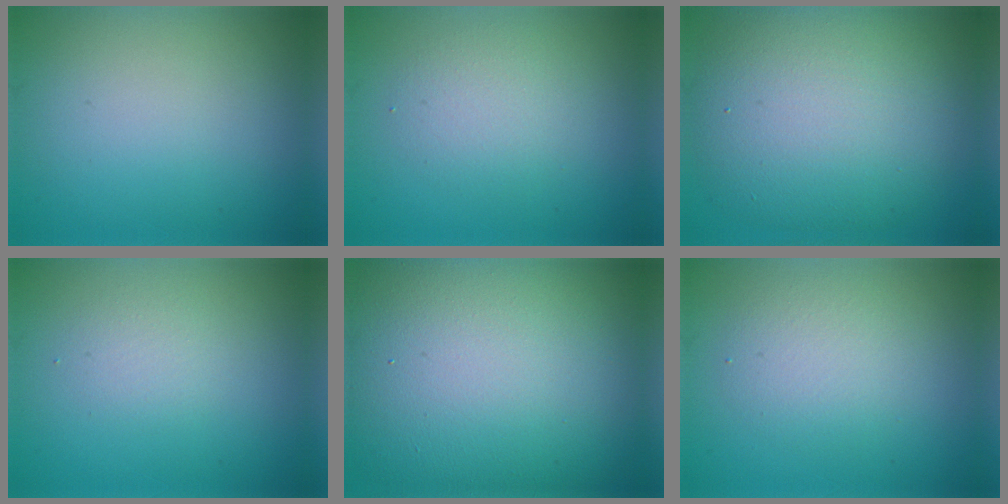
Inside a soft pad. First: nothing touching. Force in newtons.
{"total": 2.5, "press": 2.5, "slide": 0.2}
{"total": 10.9, "press": 10.9, "slide": 0.6}
{"total": 1.4, "press": 1.4, "slide": 0.1}
{"total": 19.4, "press": 19.4, "slide": 0.9}
{"total": 2.9, "press": 2.9, "slide": 0.2}